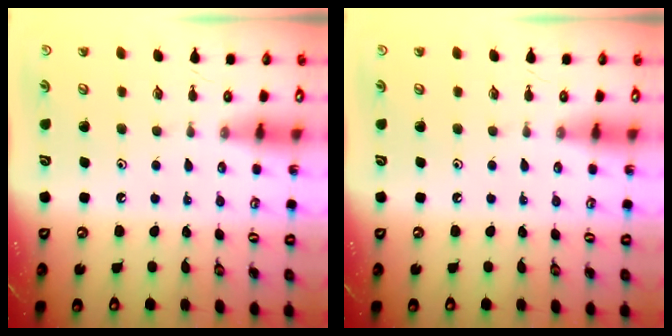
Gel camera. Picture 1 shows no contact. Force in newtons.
{"total": 0.0}